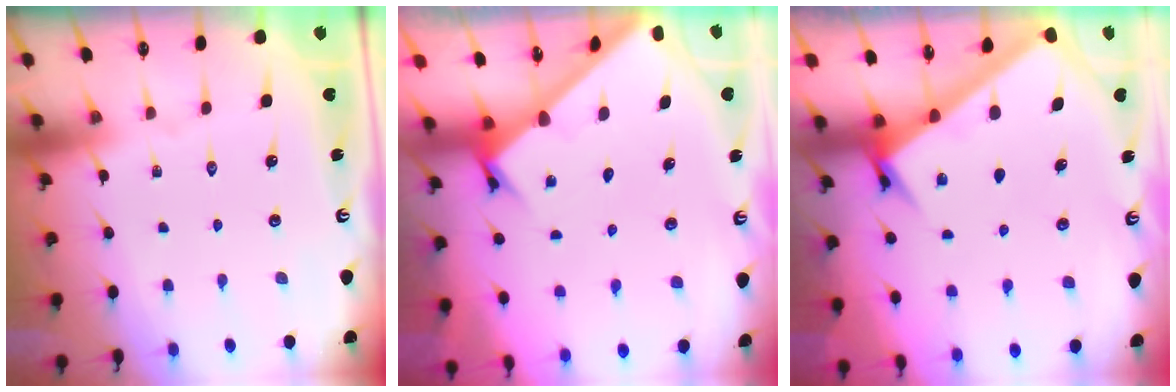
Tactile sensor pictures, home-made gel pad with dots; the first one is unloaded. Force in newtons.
{"total": 2.5, "press": 2.5, "slide": 0.2}
{"total": 4.1, "press": 4.1, "slide": 0.4}